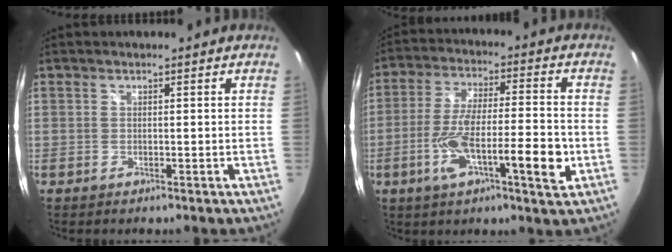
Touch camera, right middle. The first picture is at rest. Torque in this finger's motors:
{"motor_torque": [2.14, 0.00, 0.84, 0.21]}